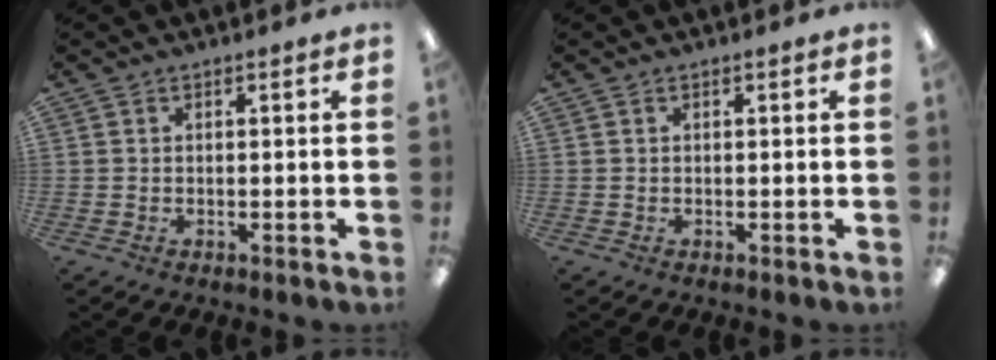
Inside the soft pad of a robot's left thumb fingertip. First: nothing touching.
{"total": 0.0}